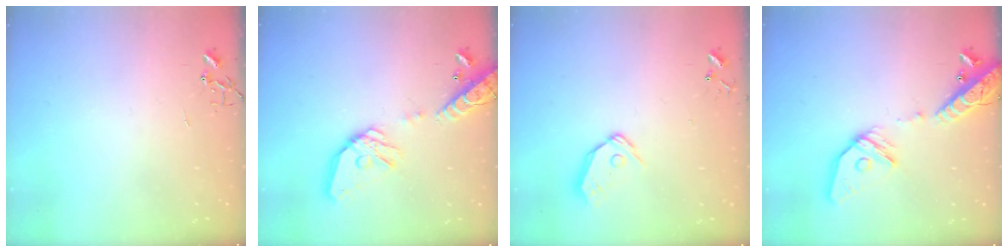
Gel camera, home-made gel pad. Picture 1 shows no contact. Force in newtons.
{"total": 17.0, "press": 16.8, "slide": 2.6}
{"total": 9.3, "press": 9.2, "slide": 1.2}
{"total": 18.3, "press": 17.9, "slide": 3.6}